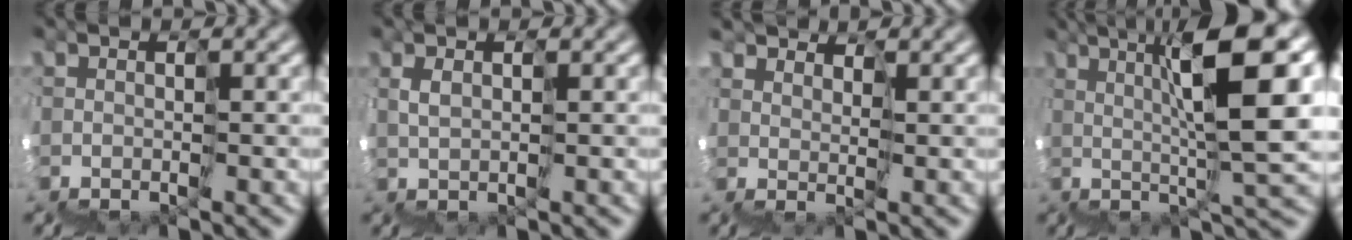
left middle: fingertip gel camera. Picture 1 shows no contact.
{"total": 1.0, "force": [0.8, -0.6, 0.3], "torque": [-0.016, 0.012, 0.014]}
{"total": 2.9, "force": [2.8, -0.2, -0.8], "torque": [0.011, 0.016, 0.054]}
{"total": 8.4, "force": [3.1, -0.5, 7.8], "torque": [-0.107, 0.036, 0.053]}